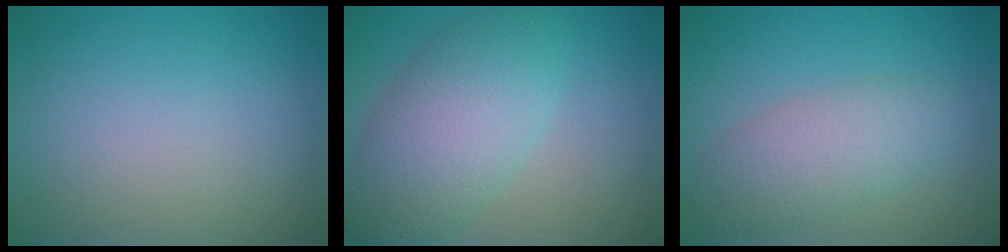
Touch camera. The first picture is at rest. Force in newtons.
{"total": 7.0, "press": 7.0, "slide": 0.2}
{"total": 4.3, "press": 4.3, "slide": 0.1}